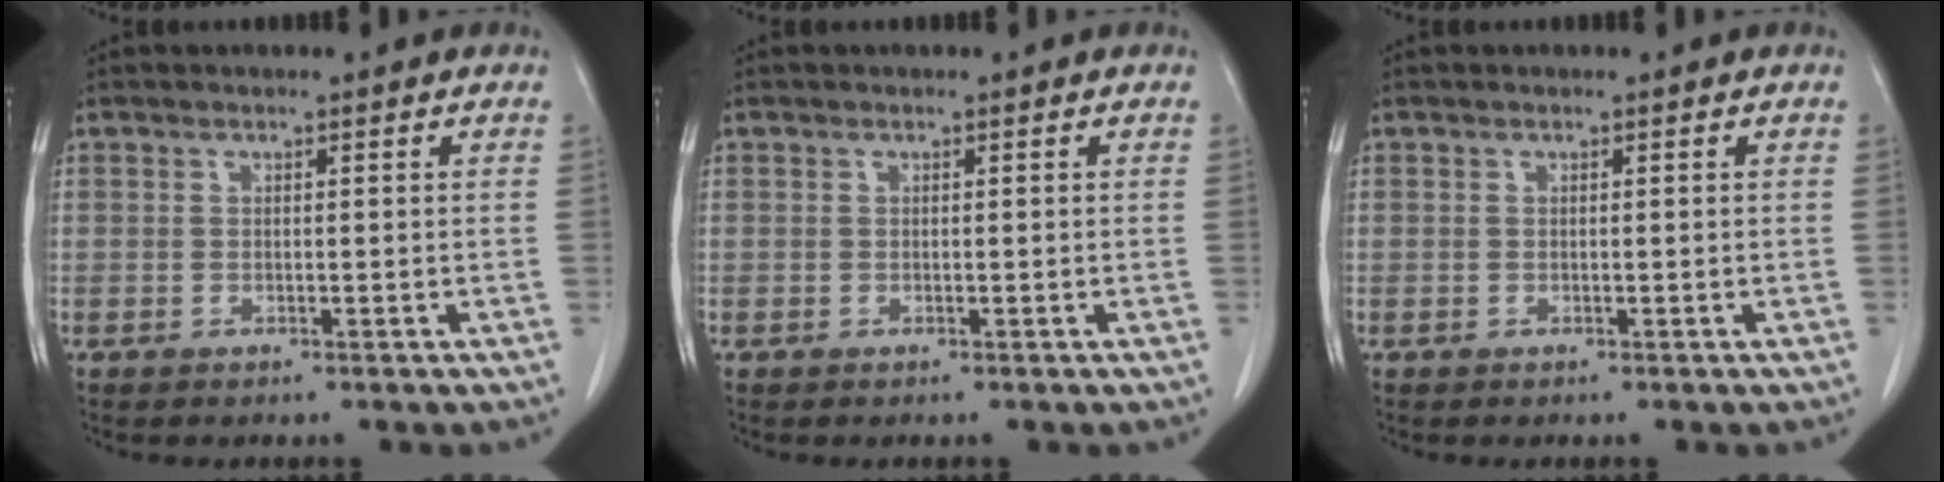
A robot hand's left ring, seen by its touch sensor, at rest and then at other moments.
{"total": 0.0}
{"total": 0.0}